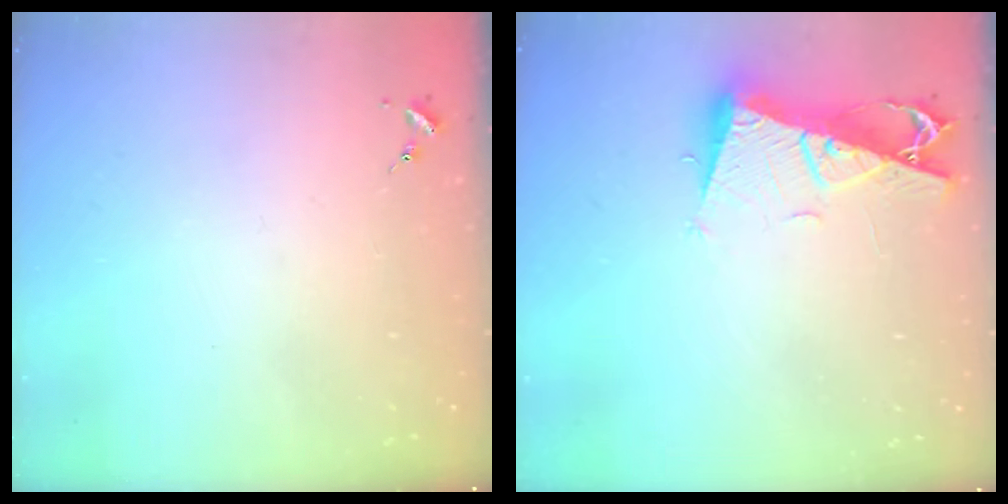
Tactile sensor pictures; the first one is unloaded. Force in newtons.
{"total": 10.6, "press": 10.5, "slide": 1.3}